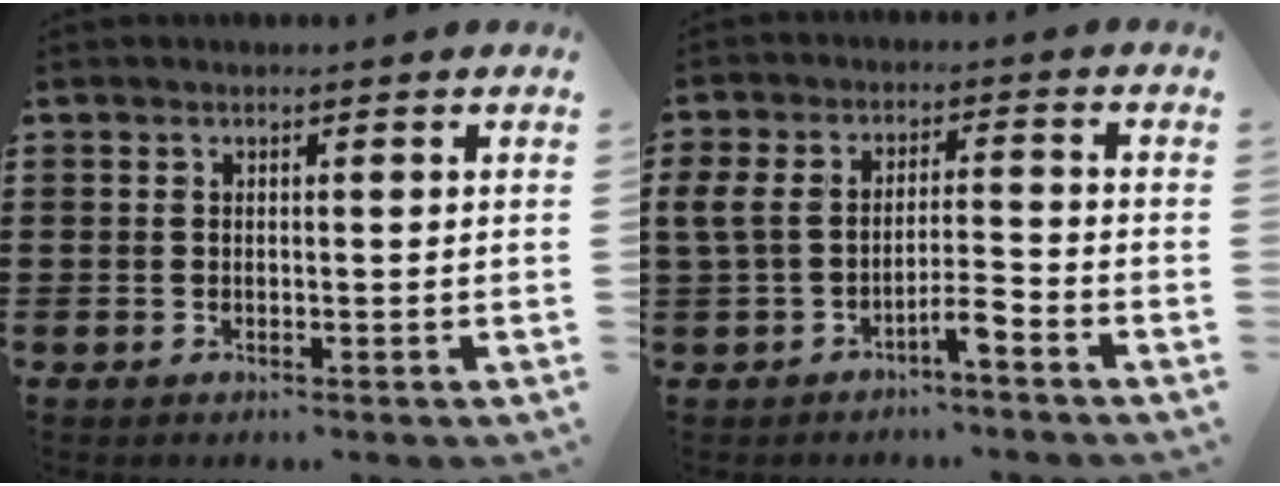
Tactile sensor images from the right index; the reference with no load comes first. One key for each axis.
{"total": 5.1, "fx": -3.1, "fy": 1.5, "fz": 3.8, "tx": -0.082, "ty": 0.005, "tz": -0.063}